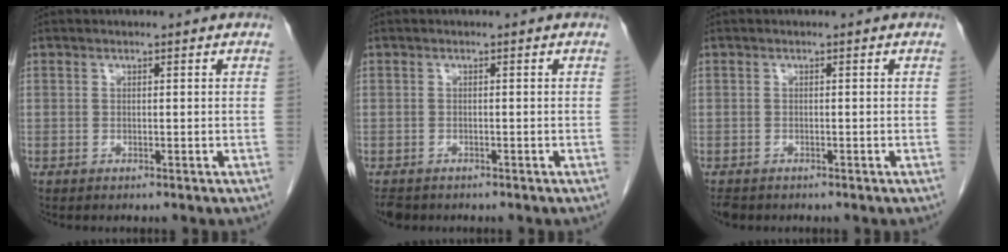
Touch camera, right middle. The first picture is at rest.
{"total": 2.4, "force": [-2.0, 1.2, 0.7], "torque": [-0.018, -0.004, -0.030]}
{"total": 1.9, "force": [-1.6, 0.9, 0.6], "torque": [-0.017, -0.004, -0.023]}